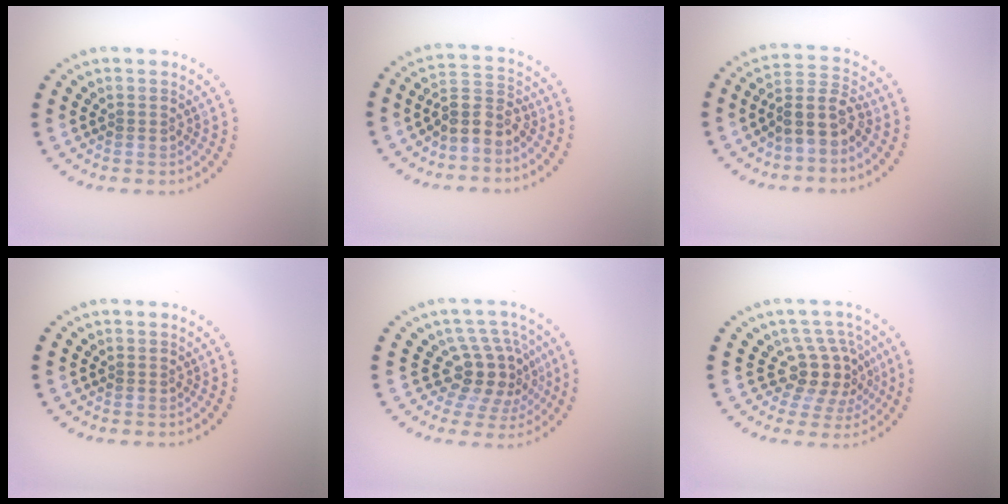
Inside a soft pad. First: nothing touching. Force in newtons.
{"total": 3.3, "press": 2.9, "slide": 1.6}
{"total": 3.8, "press": 3.1, "slide": 2.1}
{"total": 0.0}
{"total": 4.3, "press": 3.2, "slide": 2.9}
{"total": 3.8, "press": 2.8, "slide": 2.5}